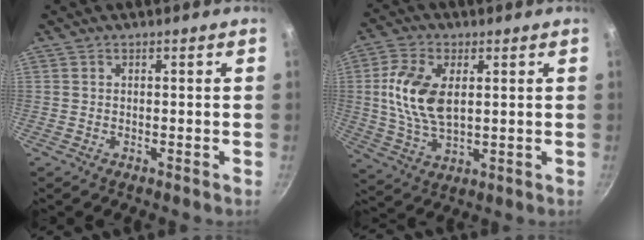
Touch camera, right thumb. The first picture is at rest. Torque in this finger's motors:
{"motor_torque": [0.10, 0.28, 1.20, -0.28, 0.13]}